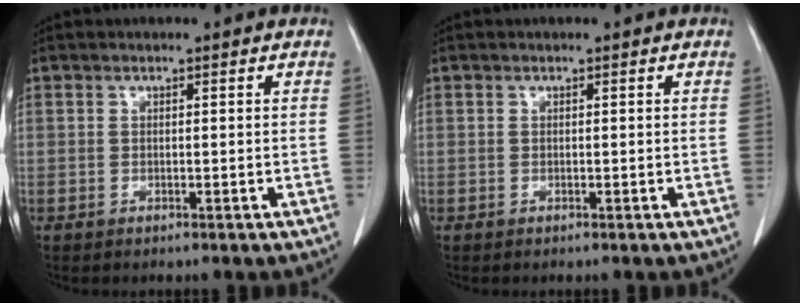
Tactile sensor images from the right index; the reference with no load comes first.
{"total": 0.0}